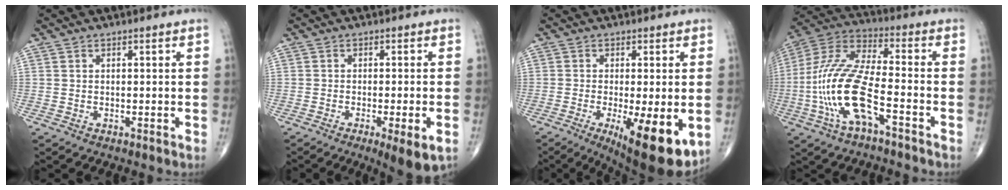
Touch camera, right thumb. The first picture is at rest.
{"total": 6.7, "force": [-2.9, 1.2, 5.9], "torque": [-0.088, -0.006, -0.038]}
{"total": 13.7, "force": [-4.1, 3.8, 12.5], "torque": [-0.164, -0.023, -0.050]}
{"total": 17.1, "force": [-5.6, 5.7, 15.2], "torque": [-0.334, 0.040, -0.106]}